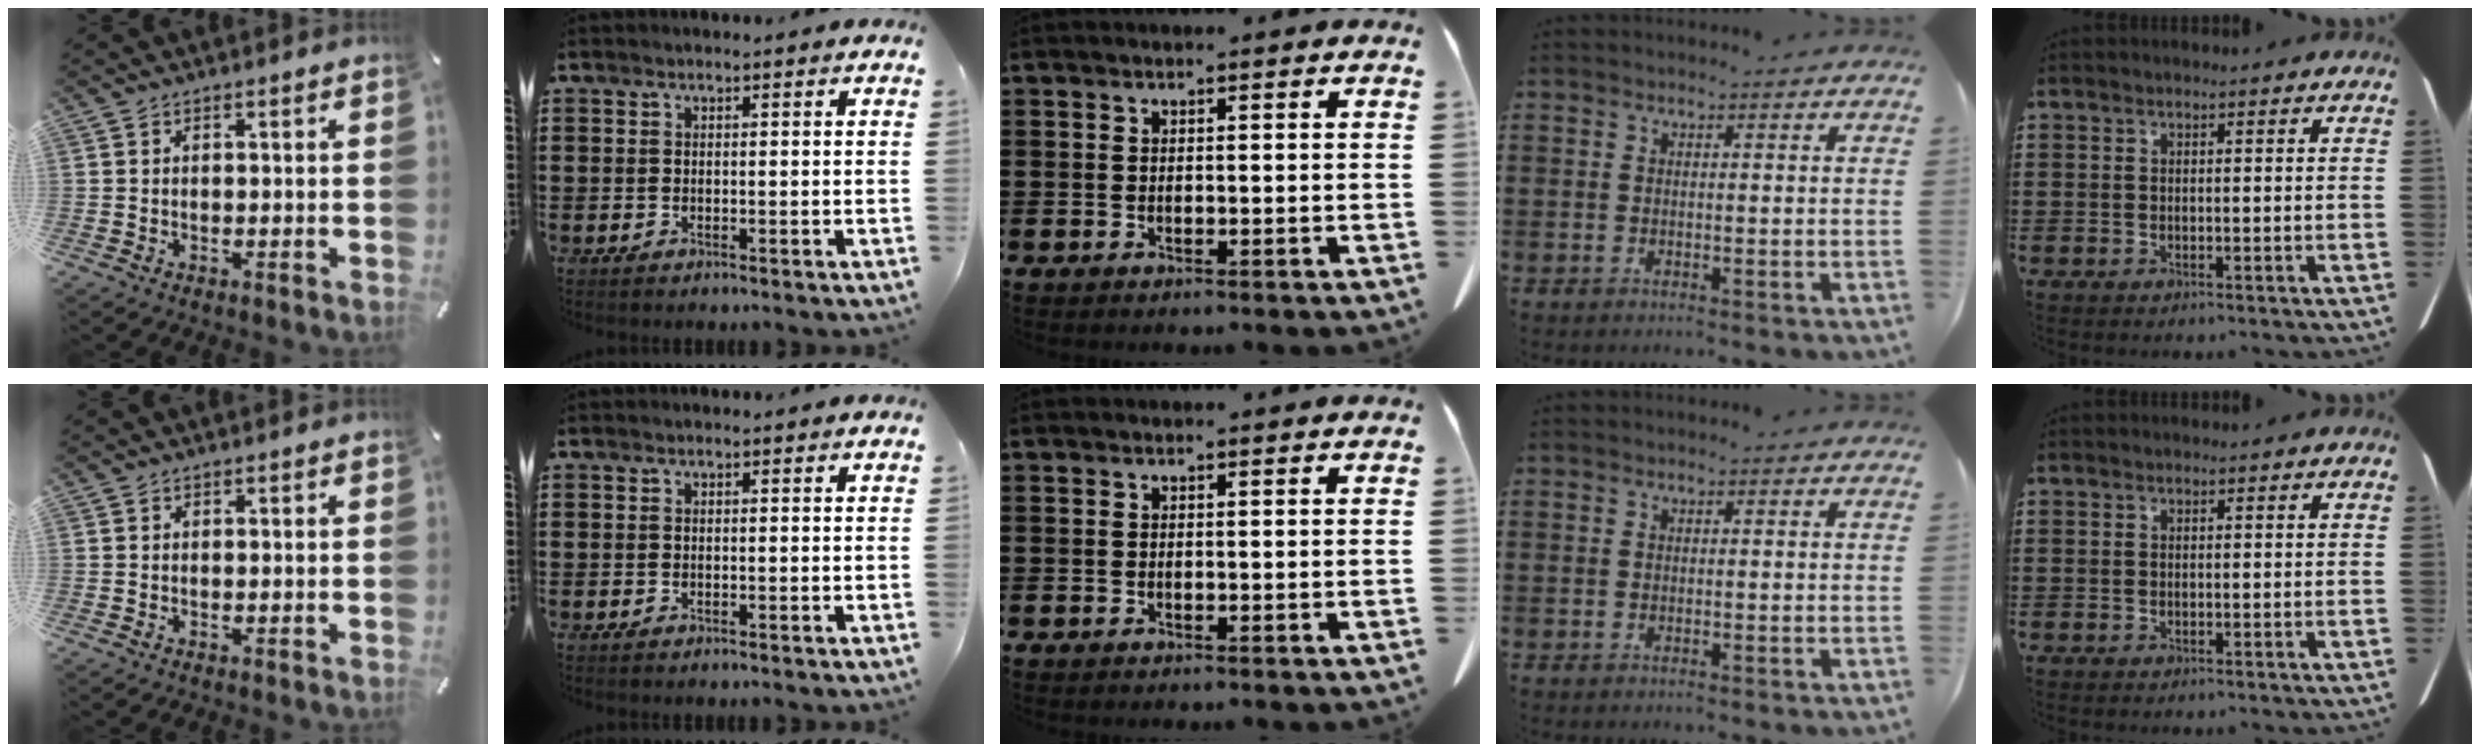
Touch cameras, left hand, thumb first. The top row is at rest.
{}